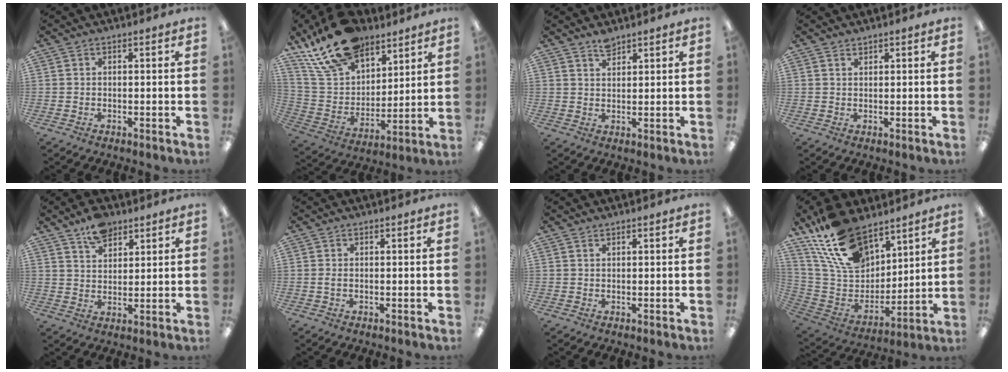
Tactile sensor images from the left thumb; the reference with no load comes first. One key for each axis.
{"total": 19.6, "fx": 14.4, "fy": 10.5, "fz": 8.0, "tx": -0.164, "ty": -0.077, "tz": 0.266}
{"total": 2.8, "fx": 2.6, "fy": 0.8, "fz": 0.7, "tx": -0.010, "ty": -0.011, "tz": 0.047}
{"total": 1.2, "fx": 1.2, "fy": 0.3, "fz": 0.0, "tx": 0.000, "ty": -0.002, "tz": 0.022}
{"total": 7.3, "fx": 5.4, "fy": 3.9, "fz": 2.8, "tx": -0.048, "ty": -0.020, "tz": 0.099}
{"total": 1.1, "fx": 0.0, "fy": 0.5, "fz": 1.0, "tx": -0.020, "ty": 0.001, "tz": 0.000}
{"total": 0.6, "fx": 0.6, "fy": 0.2, "fz": 0.1, "tx": -0.002, "ty": 0.001, "tz": 0.010}
{"total": 20.3, "fx": 13.7, "fy": 11.1, "fz": 10.1, "tx": -0.201, "ty": -0.066, "tz": 0.257}